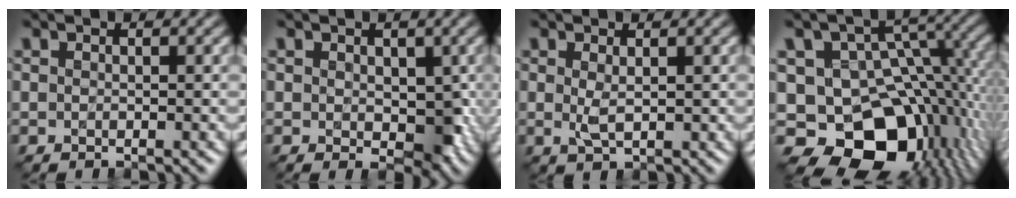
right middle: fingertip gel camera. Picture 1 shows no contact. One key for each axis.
{"total": 3.6, "fx": 0.0, "fy": 2.5, "fz": 2.6, "tx": -0.042, "ty": -0.003, "tz": -0.004}
{"total": 1.8, "fx": 0.2, "fy": 0.6, "fz": 1.7, "tx": -0.038, "ty": -0.001, "tz": 0.007}
{"total": 14.4, "fx": -5.4, "fy": 9.6, "fz": 9.3, "tx": -0.148, "ty": -0.005, "tz": -0.080}